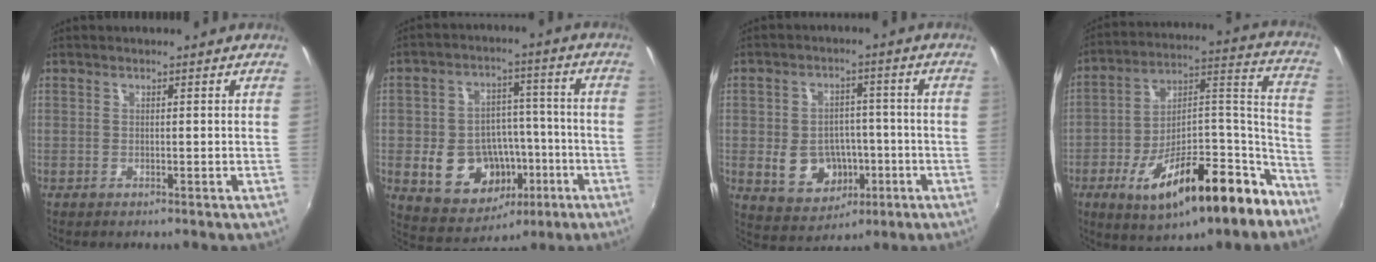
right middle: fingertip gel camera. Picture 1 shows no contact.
{"total": 15.3, "force": [-5.1, 11.7, 8.4], "torque": [-0.185, 0.020, -0.058]}
{"total": 10.6, "force": [-3.1, 8.3, 5.8], "torque": [-0.131, 0.001, -0.033]}
{"total": 24.0, "force": [-14.6, 8.9, 16.9], "torque": [-0.246, 0.020, -0.225]}